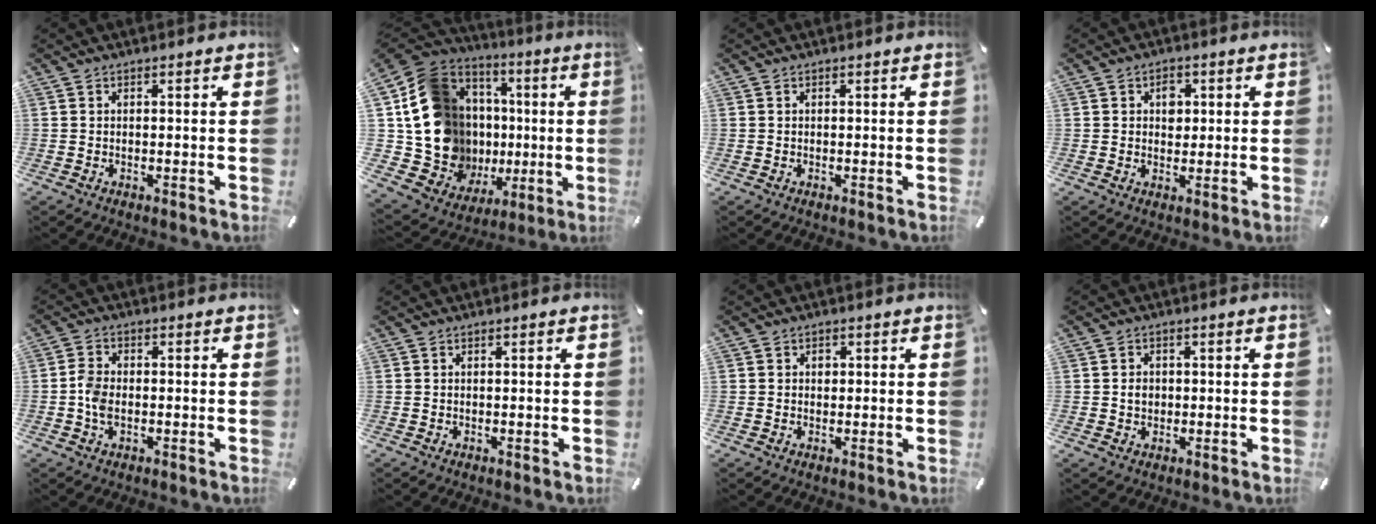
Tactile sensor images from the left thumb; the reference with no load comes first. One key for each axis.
{"total": 18.3, "fx": 0.4, "fy": 15.9, "fz": 9.1, "tx": -0.183, "ty": -0.027, "tz": 0.040}
{"total": 0.0}
{"total": 3.9, "fx": 0.8, "fy": 3.1, "fz": 2.2, "tx": -0.015, "ty": -0.004, "tz": 0.005}
{"total": 4.3, "fx": -1.0, "fy": 2.7, "fz": 3.2, "tx": -0.076, "ty": 0.000, "tz": -0.021}
{"total": 0.0}
{"total": 1.4, "fx": 0.1, "fy": 1.2, "fz": 0.6, "tx": 0.004, "ty": -0.001, "tz": -0.003}
{"total": 2.6, "fx": -0.1, "fy": 2.2, "fz": 1.4, "tx": -0.021, "ty": 0.002, "tz": -0.005}